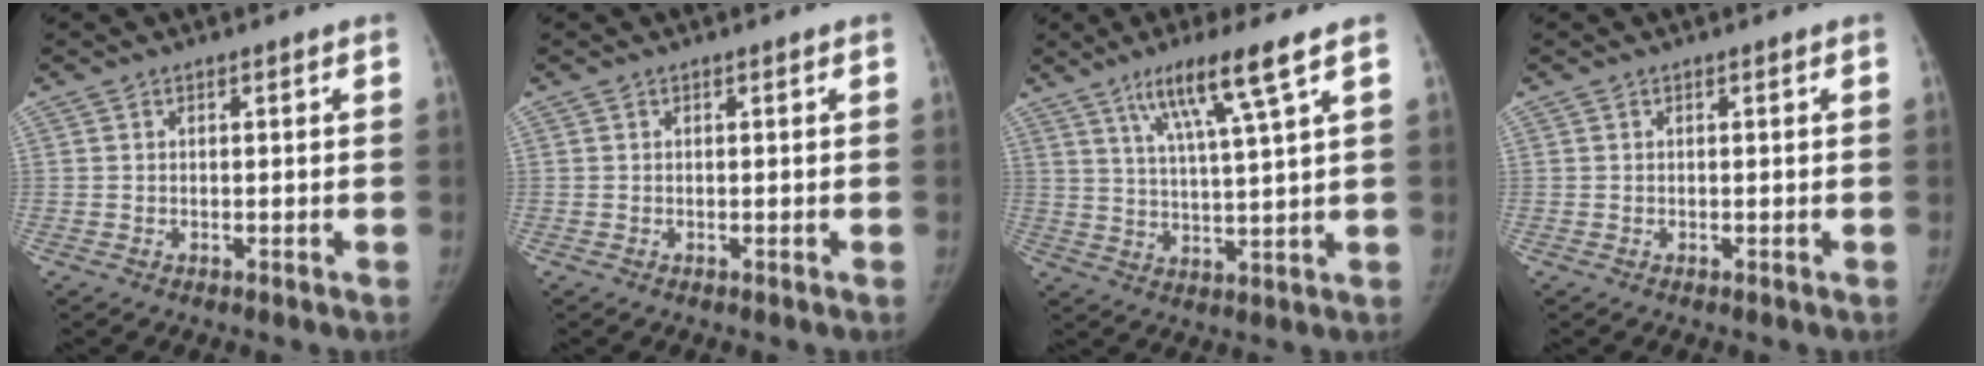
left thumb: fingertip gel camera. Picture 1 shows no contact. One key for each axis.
{"total": 0.0}
{"total": 10.5, "fx": 5.9, "fy": -0.3, "fz": 8.7, "tx": -0.158, "ty": -0.022, "tz": 0.109}
{"total": 0.0}